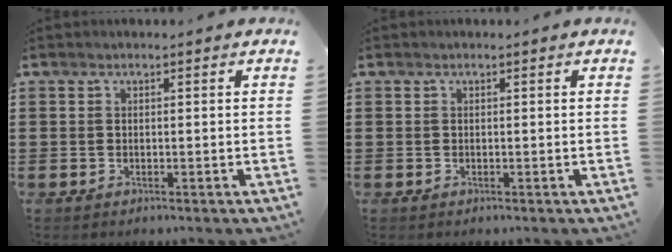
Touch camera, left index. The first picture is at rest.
{"total": 0.0}